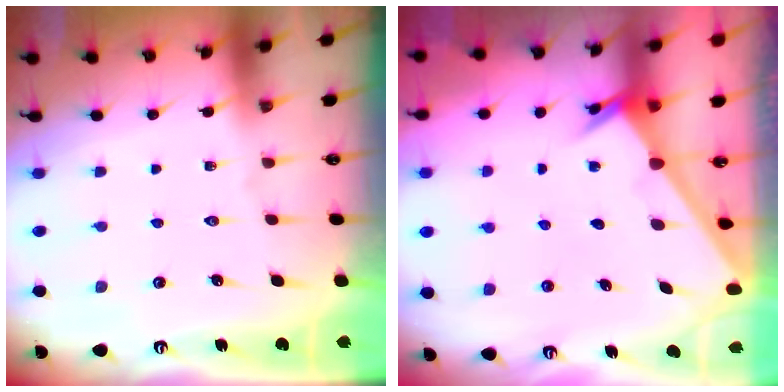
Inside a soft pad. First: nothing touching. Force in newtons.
{"total": 2.4, "press": 2.4, "slide": 0.2}